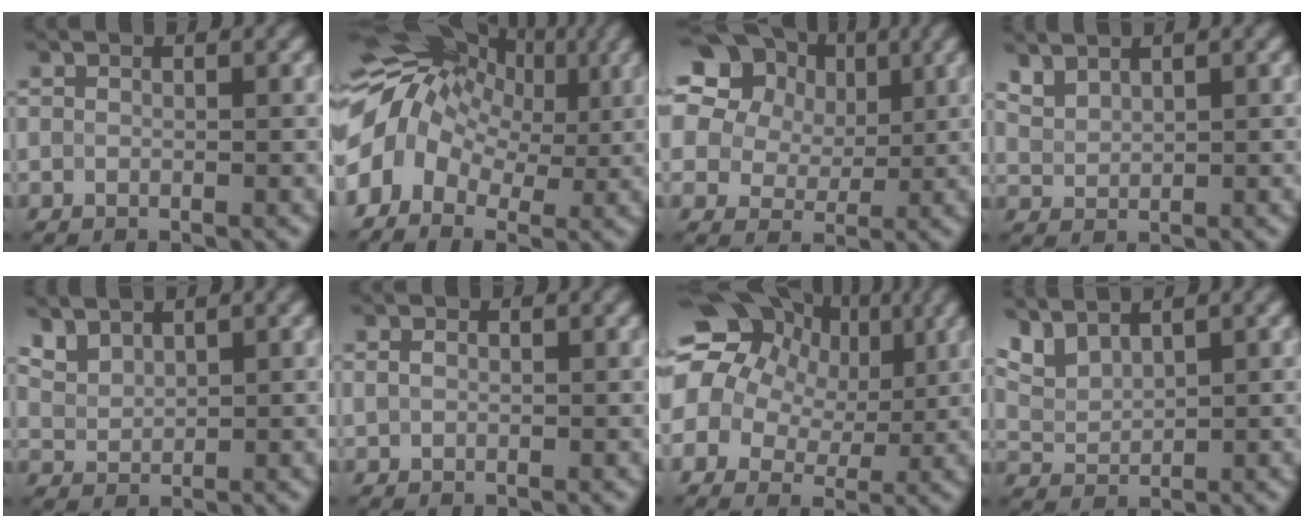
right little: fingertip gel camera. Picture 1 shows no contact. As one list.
[{"total": 8.8, "force": [1.2, 6.5, 5.9], "torque": [-0.101, 0.013, 0.008]}, {"total": 22.3, "force": [11.7, 16.1, 10.1], "torque": [-0.253, 0.070, 0.192]}, {"total": 2.1, "force": [1.8, 0.8, 0.7], "torque": [-0.019, 0.006, 0.043]}, {"total": 2.8, "force": [2.3, 1.2, 0.9], "torque": [-0.028, 0.003, 0.057]}, {"total": 0.9, "force": [0.2, 0.7, 0.5], "torque": [-0.011, 0.000, 0.005]}, {"total": 13.7, "force": [5.1, 10.5, 7.3], "torque": [-0.162, 0.043, 0.080]}, {"total": 3.4, "force": [2.8, 1.2, 1.5], "torque": [-0.042, 0.004, 0.063]}]